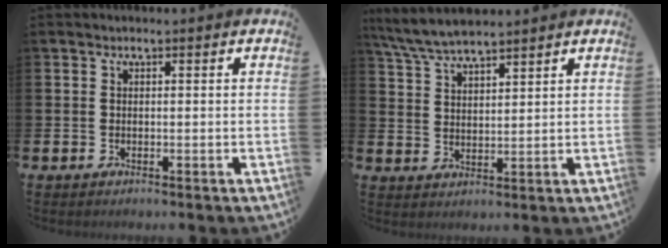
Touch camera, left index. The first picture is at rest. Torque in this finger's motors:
{"motor_torque": [0.18, -0.32, 0.73, 0.13]}